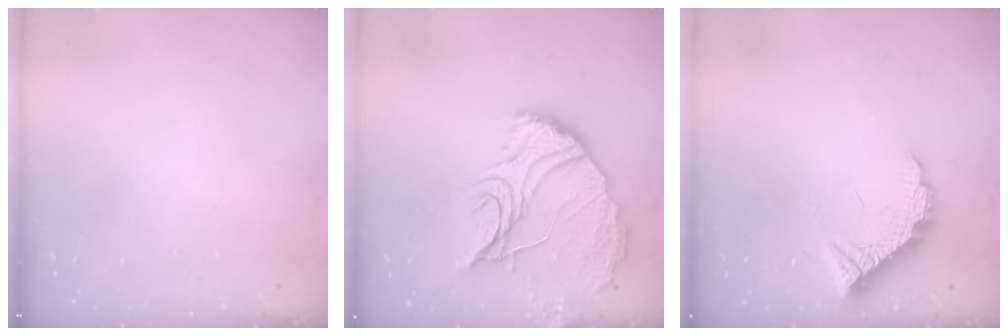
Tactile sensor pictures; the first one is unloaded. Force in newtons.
{"total": 17.9, "press": 17.9, "slide": 0.6}
{"total": 10.7, "press": 10.7, "slide": 0.7}